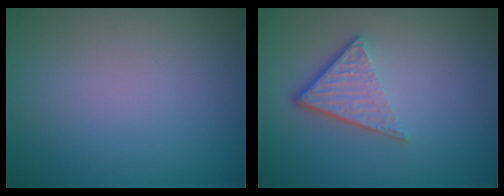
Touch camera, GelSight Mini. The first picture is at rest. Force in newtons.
{"total": 3.9, "press": 2.7, "slide": 2.9}